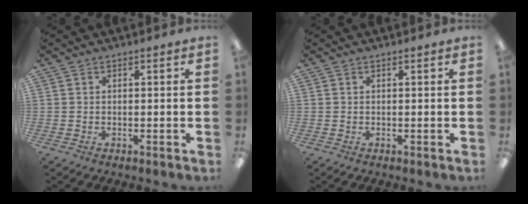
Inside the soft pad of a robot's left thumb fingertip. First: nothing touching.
{"total": 0.0}